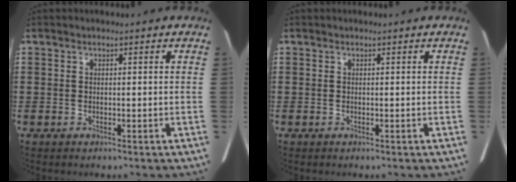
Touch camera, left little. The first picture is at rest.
{"total": 0.0}